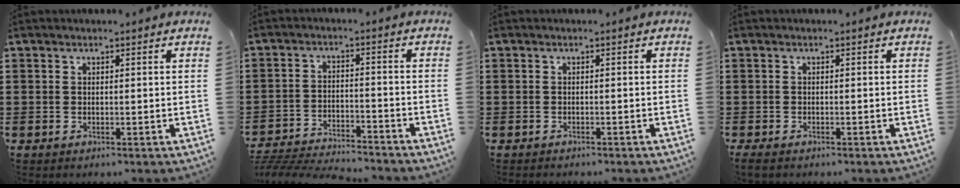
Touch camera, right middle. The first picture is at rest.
{"total": 4.9, "force": [-4.8, 0.5, 0.6], "torque": [-0.026, 0.001, -0.104]}
{"total": 0.9, "force": [-0.8, 0.4, -0.2], "torque": [0.003, 0.005, -0.019]}
{"total": 0.9, "force": [-0.7, 0.4, 0.3], "torque": [-0.009, 0.000, -0.014]}